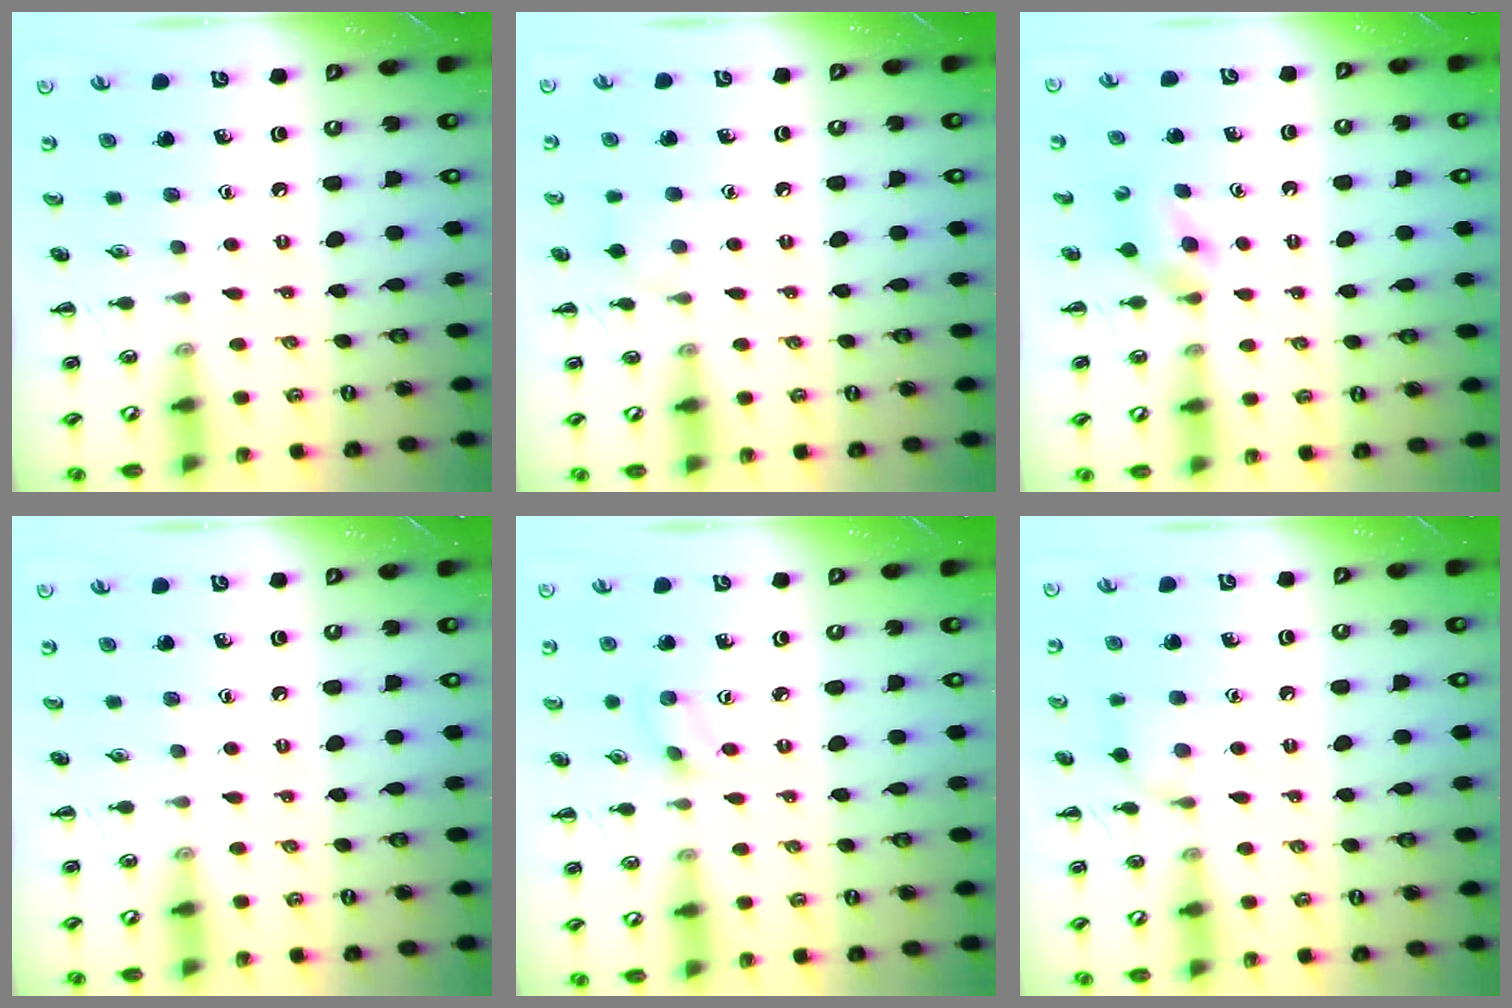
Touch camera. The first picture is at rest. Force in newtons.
{"total": 6.1, "press": 5.8, "slide": 1.9}
{"total": 3.0, "press": 2.7, "slide": 1.3}
{"total": 0.0}
{"total": 2.3, "press": 2.1, "slide": 0.8}
{"total": 7.6, "press": 7.4, "slide": 1.9}